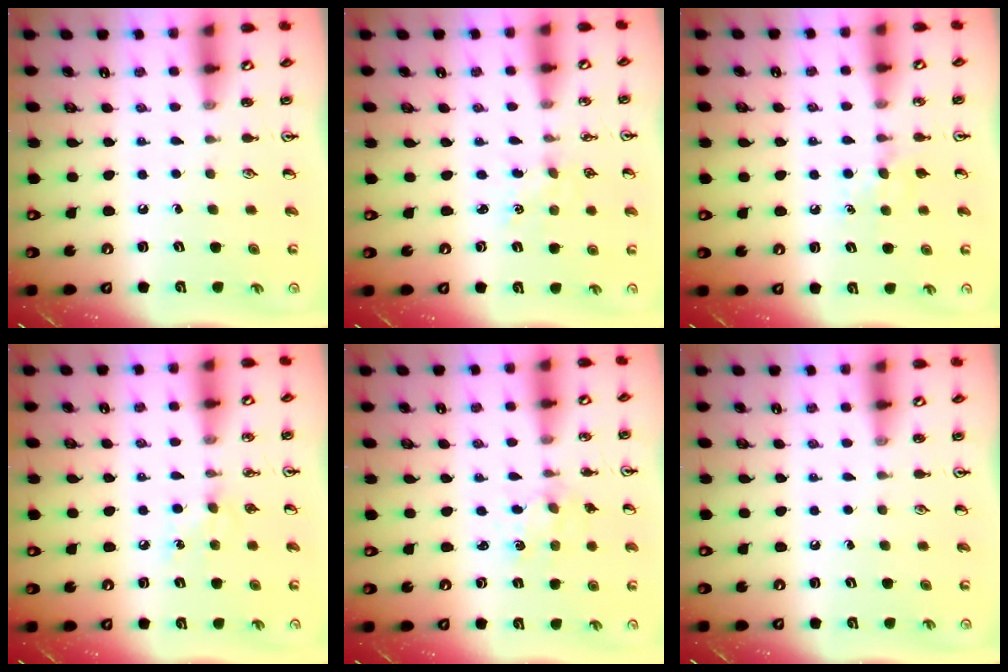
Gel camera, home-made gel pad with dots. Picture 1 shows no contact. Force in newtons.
{"total": 2.6, "press": 2.6, "slide": 0.4}
{"total": 4.5, "press": 4.5, "slide": 0.7}
{"total": 5.8, "press": 5.8, "slide": 0.6}
{"total": 3.0, "press": 3.0, "slide": 0.3}
{"total": 0.0}